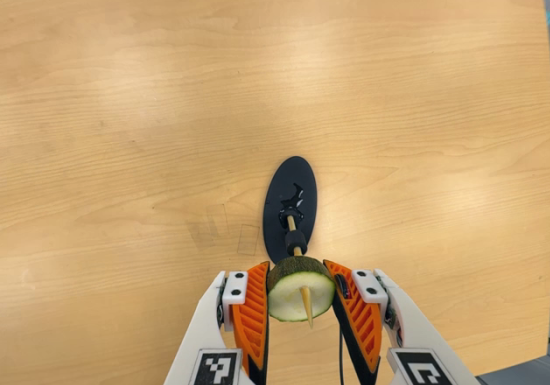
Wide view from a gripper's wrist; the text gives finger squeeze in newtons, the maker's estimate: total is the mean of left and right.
{"total": 11.3, "left": 11.4, "right": 11.2}